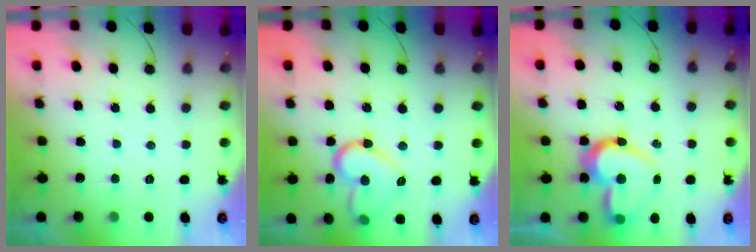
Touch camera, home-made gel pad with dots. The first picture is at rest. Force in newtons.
{"total": 12.9, "press": 12.9, "slide": 0.6}
{"total": 18.1, "press": 18.1, "slide": 1.3}